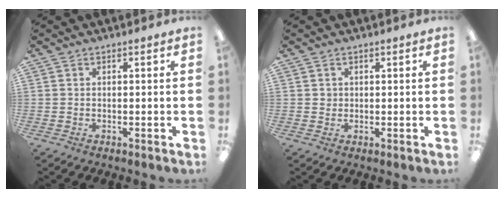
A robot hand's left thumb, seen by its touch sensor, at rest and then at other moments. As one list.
[{"total": 1.1, "force": [0.3, 1.0, 0.1], "torque": [-0.003, 0.005, 0.006]}]